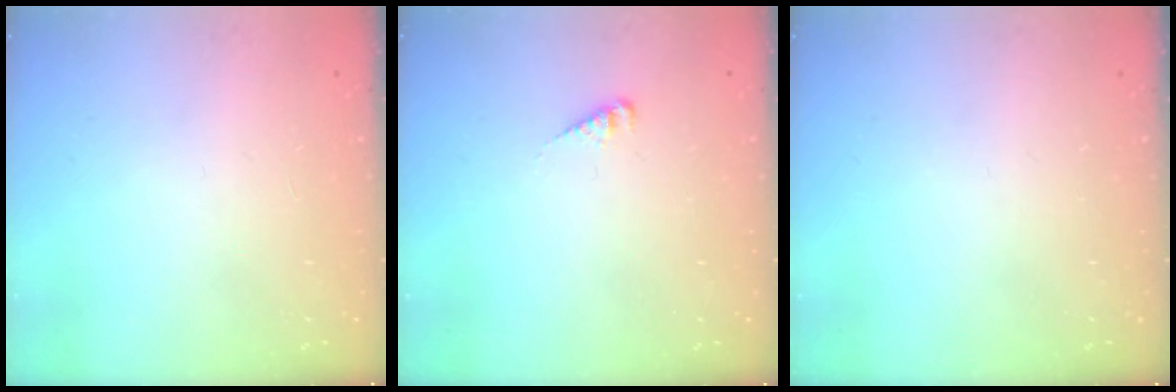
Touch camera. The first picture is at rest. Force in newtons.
{"total": 3.0, "press": 3.0, "slide": 0.2}
{"total": 0.0}